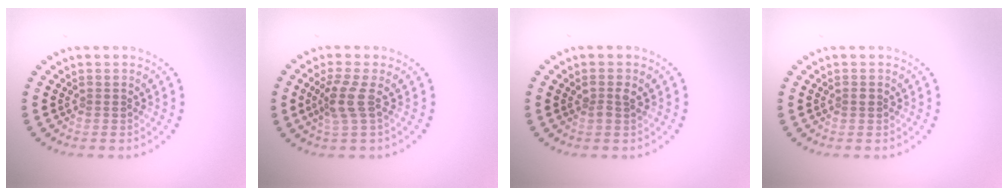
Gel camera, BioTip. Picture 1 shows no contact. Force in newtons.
{"total": 2.7, "press": 2.0, "slide": 1.8}
{"total": 0.9, "press": 0.9, "slide": 0.3}
{"total": 0.5, "press": 0.5, "slide": 0.1}